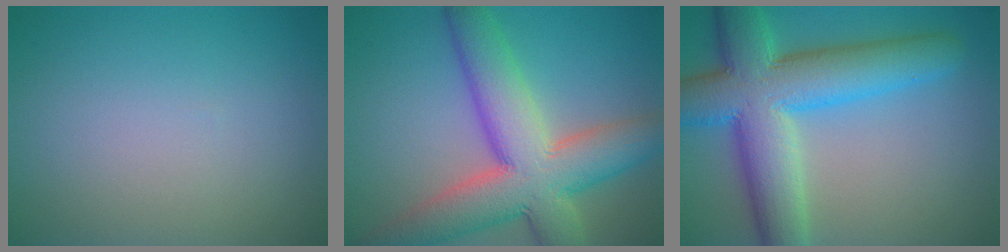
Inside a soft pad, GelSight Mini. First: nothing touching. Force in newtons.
{"total": 10.8, "press": 10.7, "slide": 1.0}
{"total": 11.3, "press": 11.3, "slide": 0.5}